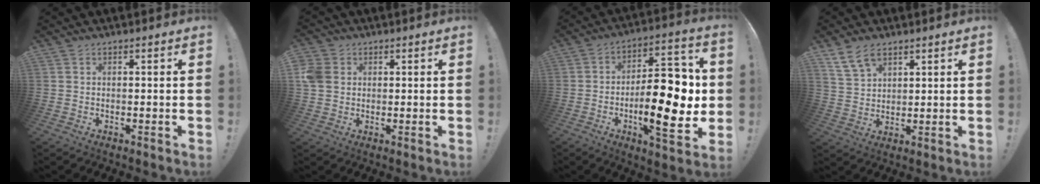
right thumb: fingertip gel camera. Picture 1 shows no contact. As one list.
[{"total": 6.3, "force": [1.3, 5.4, 3.0], "torque": [-0.065, 0.008, 0.027]}, {"total": 22.2, "force": [-3.2, 9.3, 19.9], "torque": [-0.288, 0.014, -0.046]}, {"total": 8.2, "force": [5.7, 4.6, 3.7], "torque": [-0.072, -0.021, 0.114]}]